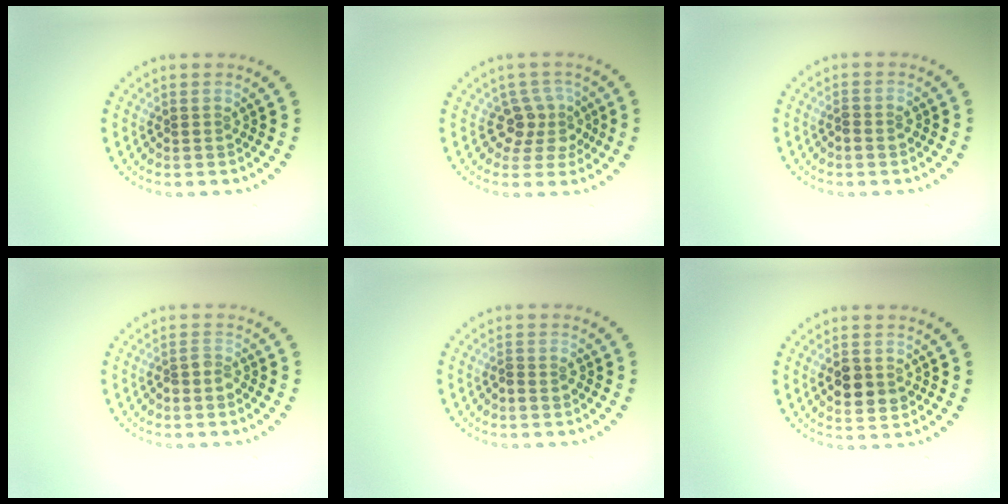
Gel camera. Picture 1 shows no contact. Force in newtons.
{"total": 2.8, "press": 2.1, "slide": 1.8}
{"total": 1.1, "press": 1.0, "slide": 0.2}
{"total": 1.5, "press": 1.1, "slide": 0.9}
{"total": 1.1, "press": 1.0, "slide": 0.5}
{"total": 2.9, "press": 2.9, "slide": 0.2}